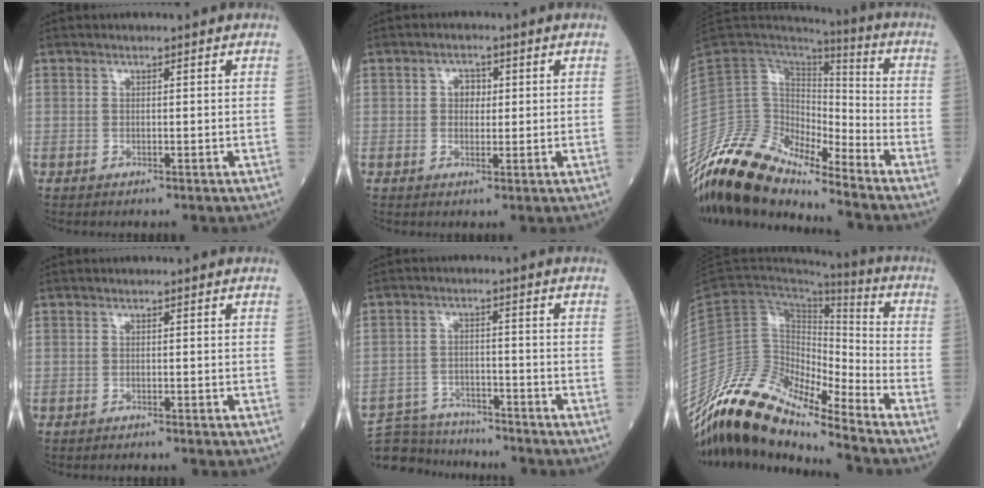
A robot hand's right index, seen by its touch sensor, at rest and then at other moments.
{"total": 2.7, "force": [0.5, 1.9, 1.8], "torque": [-0.023, 0.008, 0.007]}
{"total": 14.9, "force": [-13.4, 3.8, 5.4], "torque": [-0.092, 0.057, -0.254]}
{"total": 0.7, "force": [-0.6, 0.0, 0.2], "torque": [-0.007, 0.000, -0.011]}
{"total": 9.2, "force": [-8.9, 2.3, 0.3], "torque": [-0.002, 0.015, -0.150]}
{"total": 14.4, "force": [-12.5, 2.9, 6.5], "torque": [-0.113, 0.051, -0.231]}